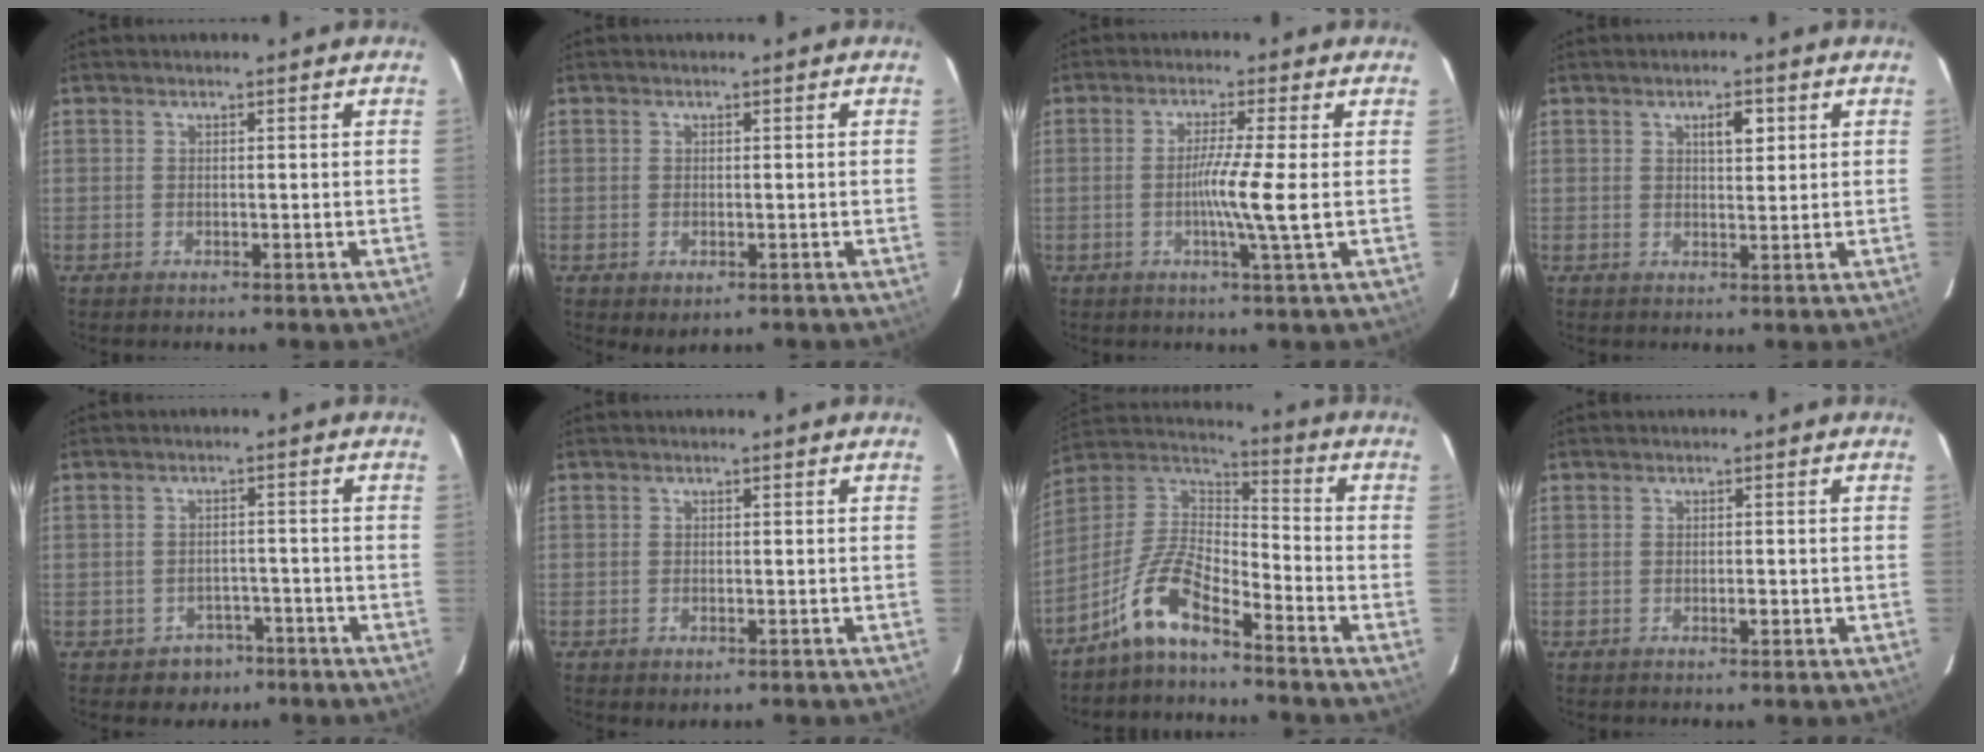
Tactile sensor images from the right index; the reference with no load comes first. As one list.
[{"total": 1.9, "force": [-0.7, 1.1, 1.4], "torque": [-0.019, -0.004, 0.001]}, {"total": 5.9, "force": [-0.6, -1.4, 5.7], "torque": [-0.105, -0.013, -0.015]}, {"total": 3.1, "force": [1.3, 1.1, 2.6], "torque": [-0.043, 0.003, 0.022]}, {"total": 4.0, "force": [-2.4, 3.2, 0.5], "torque": [-0.004, 0.014, -0.026]}, {"total": 1.2, "force": [-0.4, 0.6, 0.9], "torque": [-0.013, -0.002, 0.002]}, {"total": 9.9, "force": [-7.2, 2.5, 6.3], "torque": [-0.144, 0.026, -0.141]}, {"total": 1.2, "force": [-0.3, 0.4, 1.1], "torque": [-0.017, 0.000, -0.005]}]